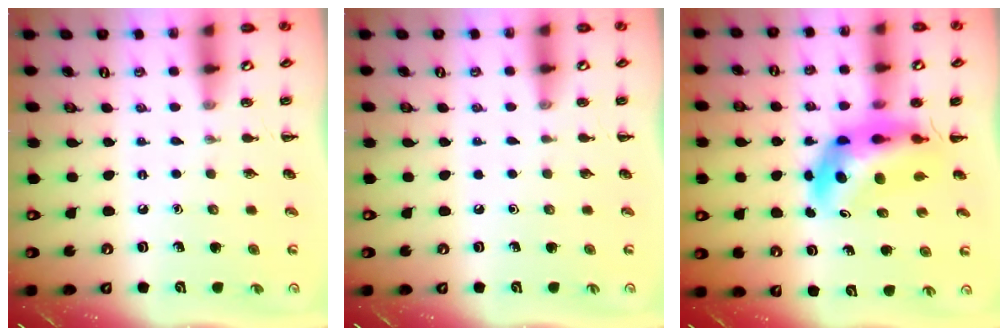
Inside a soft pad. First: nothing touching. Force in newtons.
{"total": 0.0}
{"total": 8.7, "press": 8.2, "slide": 3.0}